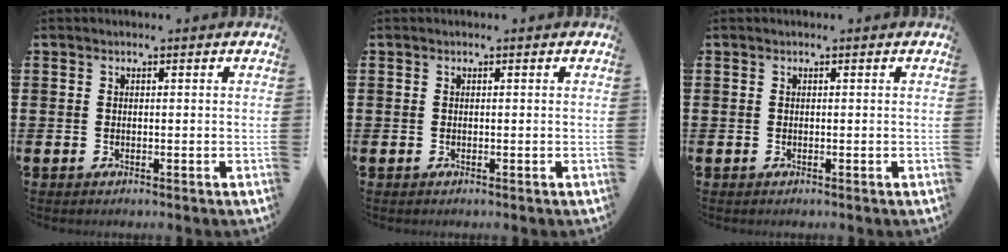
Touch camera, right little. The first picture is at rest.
{"total": 0.0}
{"total": 0.0}